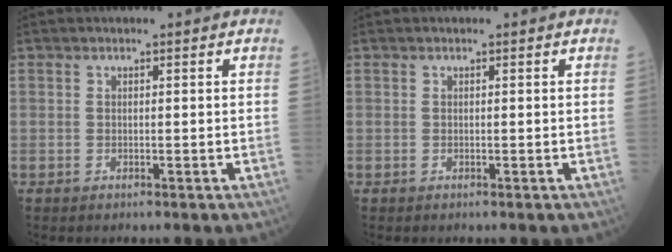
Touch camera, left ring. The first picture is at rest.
{"total": 0.0}